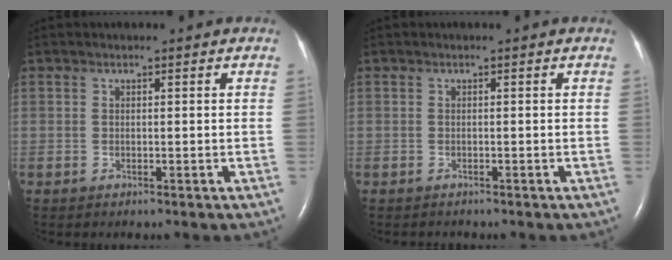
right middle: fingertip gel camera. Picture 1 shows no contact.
{"total": 0.7, "force": [-0.6, 0.2, 0.1], "torque": [-0.009, -0.002, -0.010]}